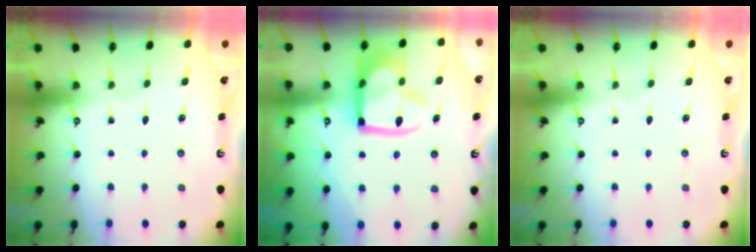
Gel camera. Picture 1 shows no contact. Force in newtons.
{"total": 14.9, "press": 14.8, "slide": 1.5}
{"total": 0.0}